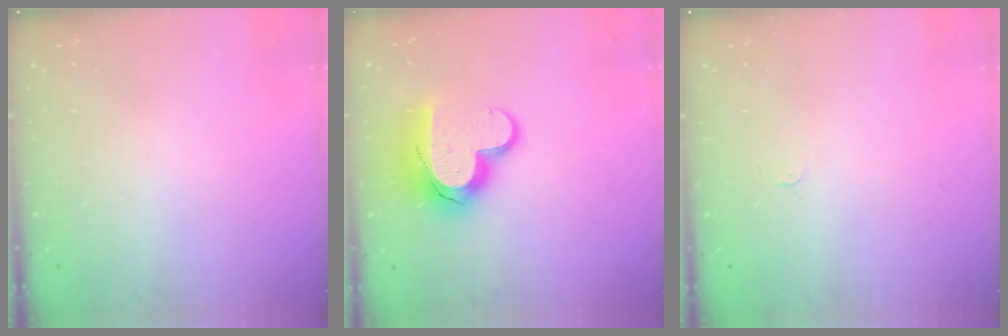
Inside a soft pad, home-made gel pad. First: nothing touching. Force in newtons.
{"total": 14.1, "press": 14.0, "slide": 1.2}
{"total": 2.4, "press": 2.4, "slide": 0.3}